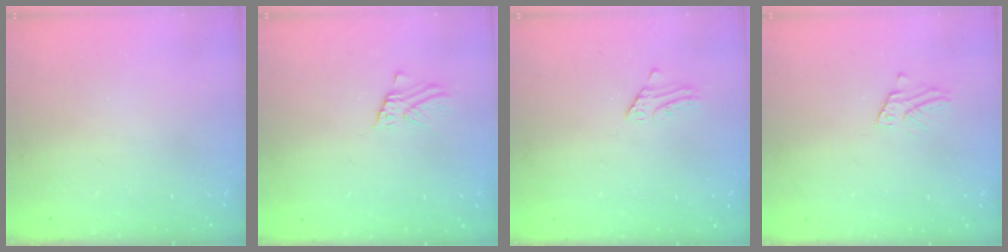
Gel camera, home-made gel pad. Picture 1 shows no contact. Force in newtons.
{"total": 2.4, "press": 2.4, "slide": 0.2}
{"total": 2.3, "press": 2.3, "slide": 0.2}
{"total": 2.2, "press": 2.2, "slide": 0.2}